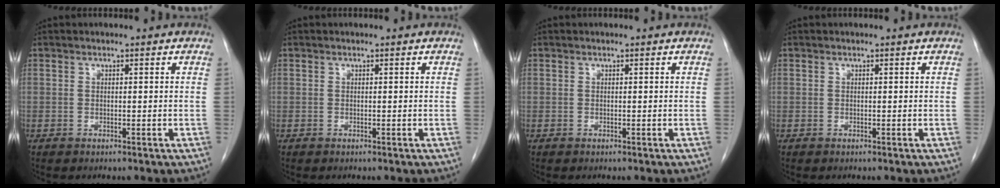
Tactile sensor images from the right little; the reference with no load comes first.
{"total": 0.0}
{"total": 0.0}
{"total": 0.0}